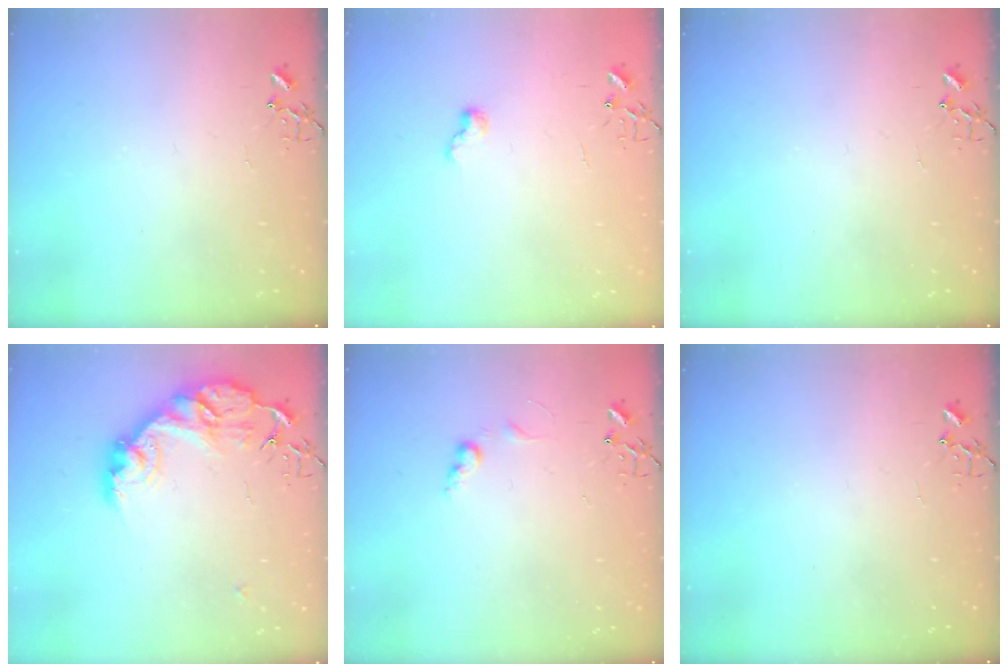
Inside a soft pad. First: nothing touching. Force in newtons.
{"total": 6.1, "press": 6.0, "slide": 0.7}
{"total": 0.0}
{"total": 15.4, "press": 15.4, "slide": 1.1}
{"total": 6.8, "press": 6.8, "slide": 0.7}
{"total": 0.0}